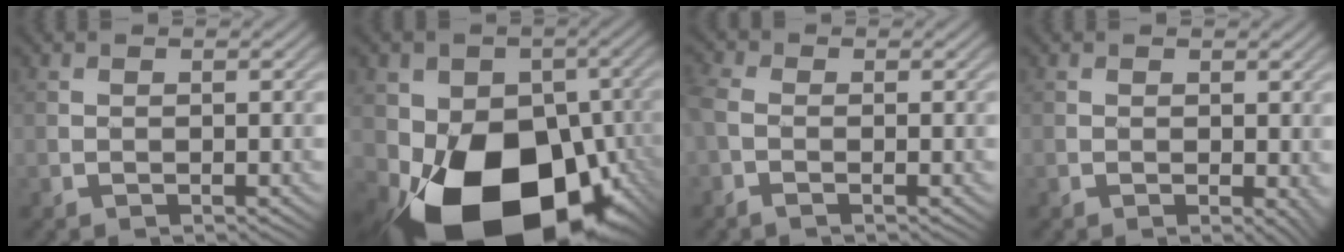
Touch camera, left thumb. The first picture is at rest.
{"total": 19.0, "force": [-6.7, 13.5, 11.5], "torque": [-0.192, -0.038, -0.096]}
{"total": 4.0, "force": [-1.4, 2.3, 3.0], "torque": [-0.075, 0.000, -0.028]}
{"total": 1.8, "force": [-0.2, 1.1, 1.4], "torque": [-0.013, -0.011, 0.003]}